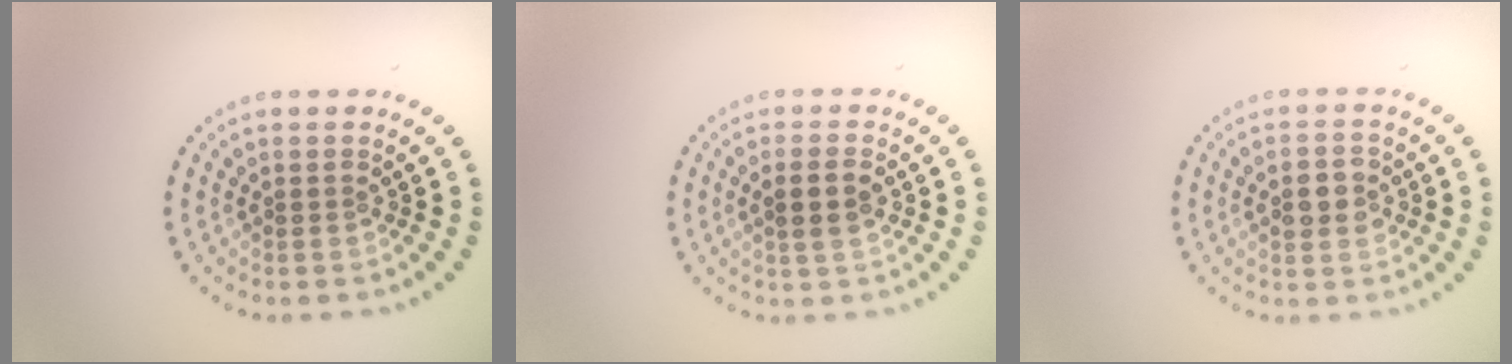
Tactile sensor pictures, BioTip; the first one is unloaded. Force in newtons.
{"total": 2.3, "press": 2.2, "slide": 0.6}
{"total": 2.9, "press": 2.9, "slide": 0.2}